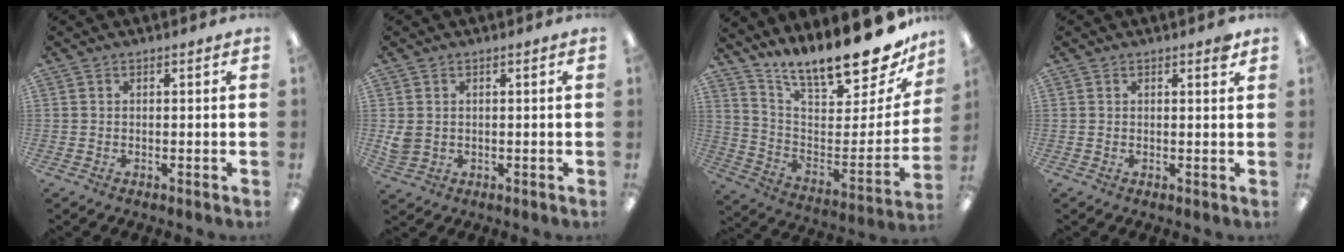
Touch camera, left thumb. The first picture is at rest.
{"total": 2.9, "force": [0.8, 2.4, 1.4], "torque": [-0.020, 0.000, 0.015]}
{"total": 17.7, "force": [15.0, 4.0, 8.6], "torque": [-0.116, -0.127, 0.247]}
{"total": 1.9, "force": [1.4, 0.4, 1.2], "torque": [-0.010, -0.005, 0.020]}